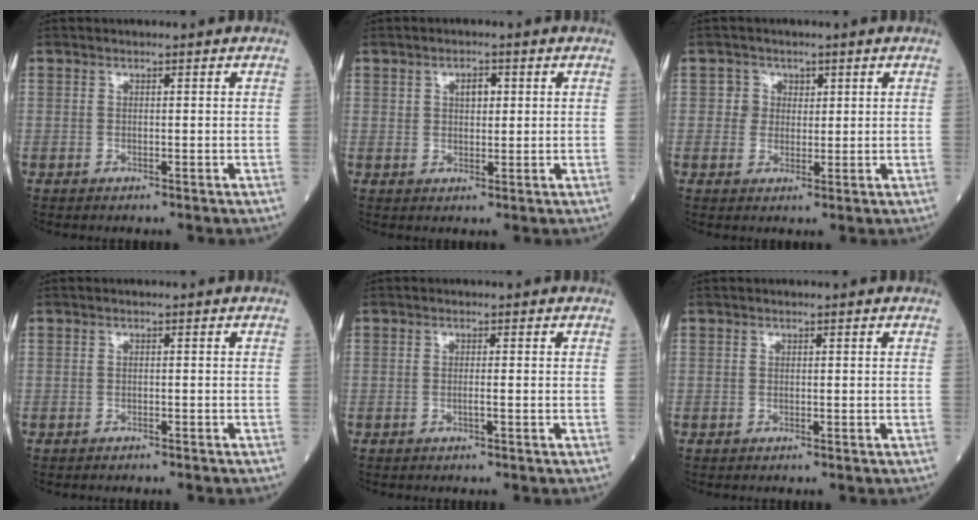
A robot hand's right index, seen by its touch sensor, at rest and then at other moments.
{"total": 2.8, "force": [1.0, 1.6, 2.1], "torque": [-0.031, 0.003, 0.015]}
{"total": 2.7, "force": [0.8, 2.6, 0.1], "torque": [0.008, 0.003, 0.009]}
{"total": 1.6, "force": [-1.5, 0.3, 0.6], "torque": [-0.013, -0.003, -0.017]}
{"total": 0.8, "force": [-0.3, -0.2, 0.7], "torque": [-0.013, 0.000, -0.006]}
{"total": 0.0}